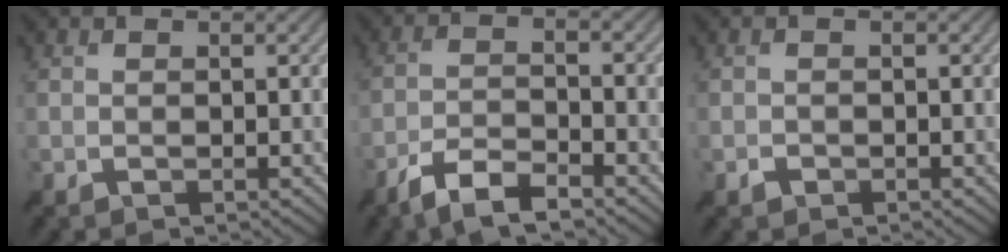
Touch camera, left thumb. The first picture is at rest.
{"total": 6.4, "force": [-4.6, 1.7, 4.0], "torque": [-0.082, 0.002, -0.093]}
{"total": 0.8, "force": [-0.4, 0.7, 0.1], "torque": [-0.002, 0.004, -0.010]}